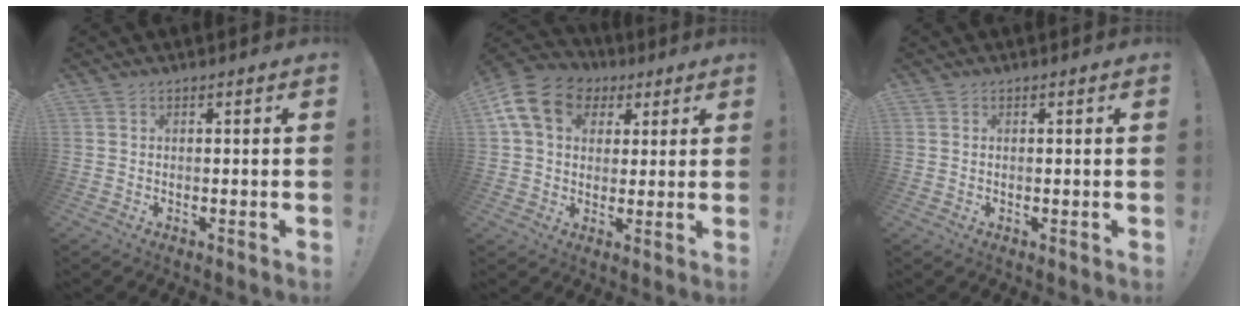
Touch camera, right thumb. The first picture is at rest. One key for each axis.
{"total": 15.3, "fx": 4.9, "fy": 11.7, "fz": 8.6, "tx": -0.140, "ty": -0.003, "tz": 0.098}
{"total": 0.0}